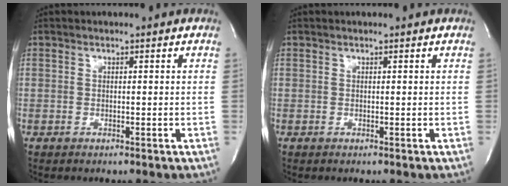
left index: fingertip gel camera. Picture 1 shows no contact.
{"total": 0.5, "force": [0.5, 0.0, 0.1], "torque": [-0.002, 0.004, 0.006]}